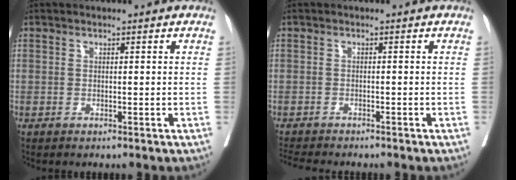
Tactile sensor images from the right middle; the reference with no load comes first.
{"total": 4.7, "force": [-4.4, 0.4, 1.6], "torque": [-0.023, -0.010, -0.071]}